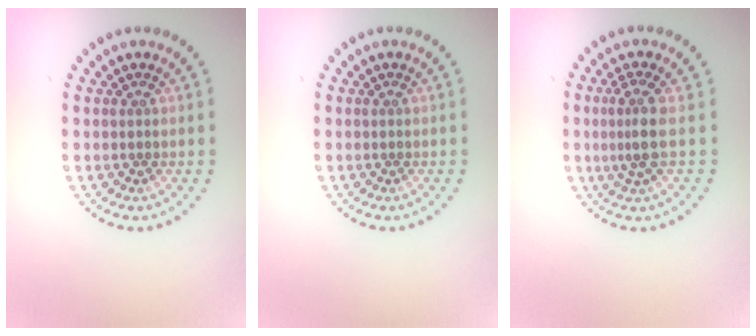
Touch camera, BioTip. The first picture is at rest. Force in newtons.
{"total": 0.0}
{"total": 2.6, "press": 2.0, "slide": 1.7}